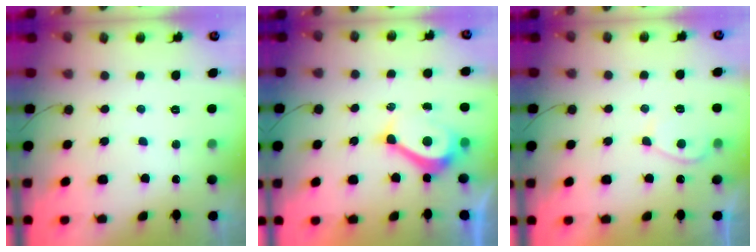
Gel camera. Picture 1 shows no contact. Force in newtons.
{"total": 7.3, "press": 7.3, "slide": 0.7}
{"total": 3.4, "press": 3.3, "slide": 0.7}